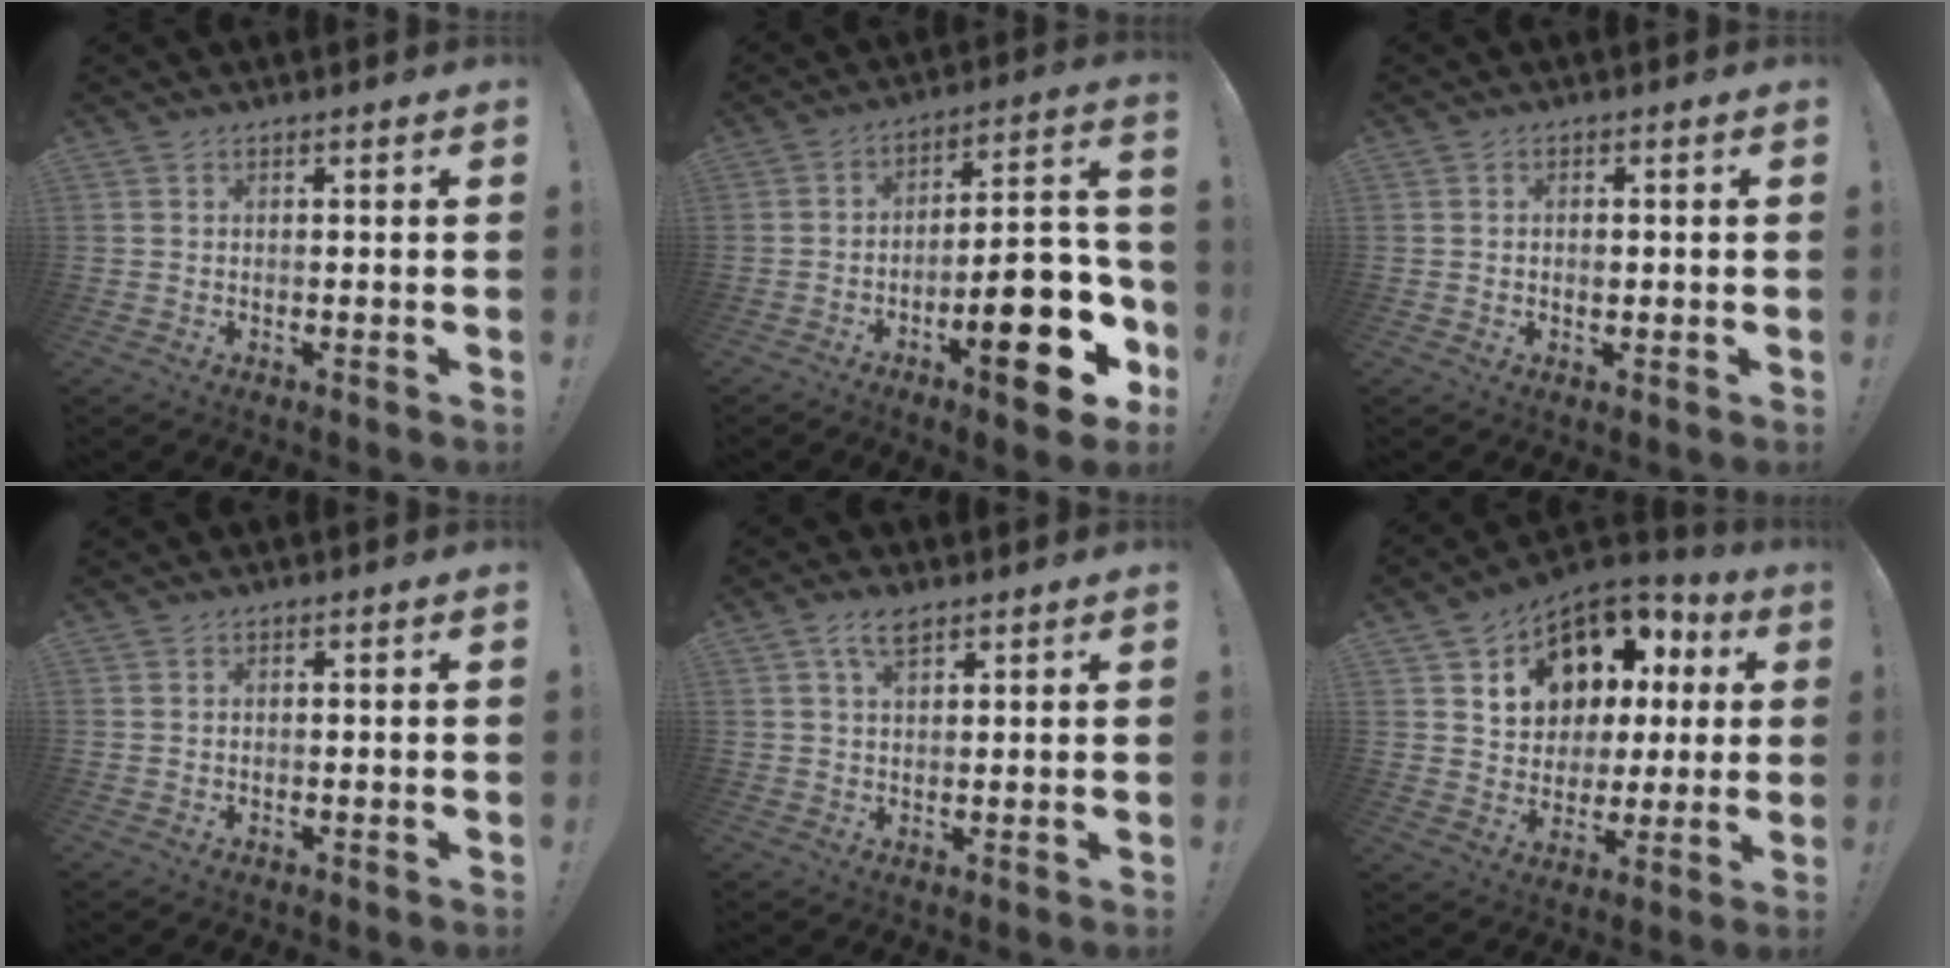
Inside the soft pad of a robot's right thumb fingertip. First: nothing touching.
{"total": 18.7, "force": [-8.2, 5.7, 15.8], "torque": [-0.195, 0.046, -0.124]}
{"total": 1.3, "force": [-0.3, 0.9, 0.9], "torque": [-0.002, -0.003, -0.007]}
{"total": 0.0}
{"total": 4.9, "force": [2.8, 2.5, 3.2], "torque": [-0.057, -0.005, 0.050]}
{"total": 13.4, "force": [6.3, 10.7, 5.1], "torque": [-0.070, -0.045, 0.137]}